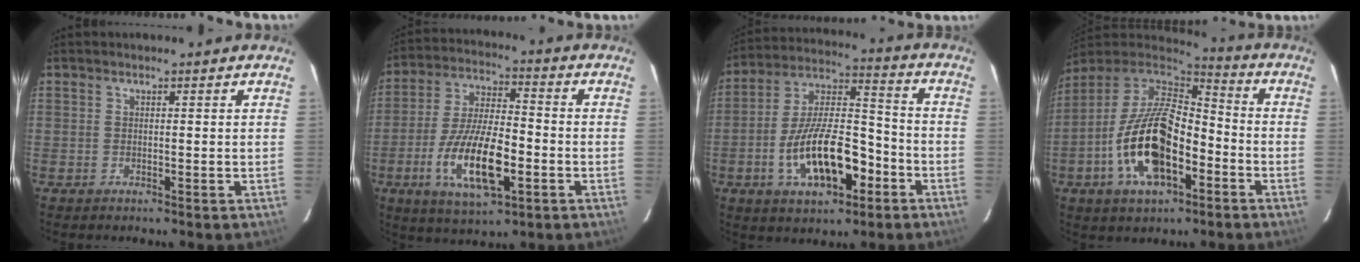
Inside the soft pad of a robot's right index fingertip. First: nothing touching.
{"total": 15.6, "force": [-5.4, 5.5, 13.6], "torque": [-0.280, -0.016, -0.096]}
{"total": 17.0, "force": [-6.7, 7.4, 13.7], "torque": [-0.262, 0.013, -0.109]}
{"total": 18.6, "force": [-6.7, 9.2, 14.8], "torque": [-0.302, -0.006, -0.121]}